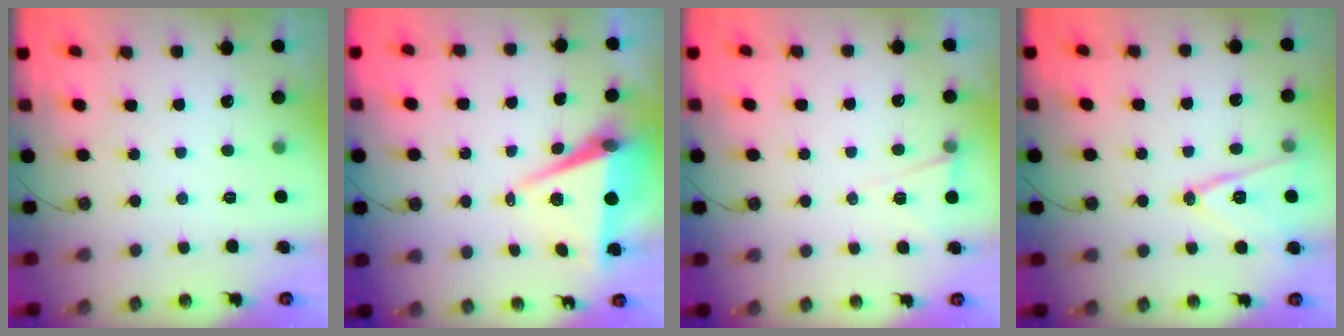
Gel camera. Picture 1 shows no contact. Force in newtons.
{"total": 7.5, "press": 6.2, "slide": 4.2}
{"total": 5.8, "press": 4.0, "slide": 4.2}
{"total": 13.4, "press": 13.0, "slide": 3.4}